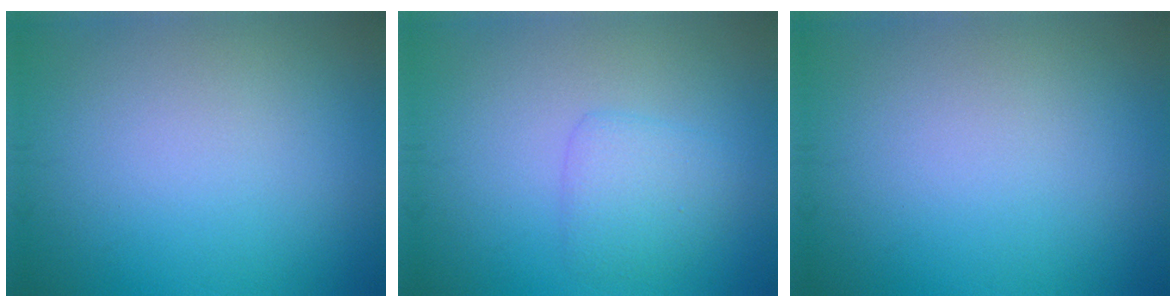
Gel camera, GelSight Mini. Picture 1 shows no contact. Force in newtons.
{"total": 2.4, "press": 2.4, "slide": 0.1}
{"total": 0.0}